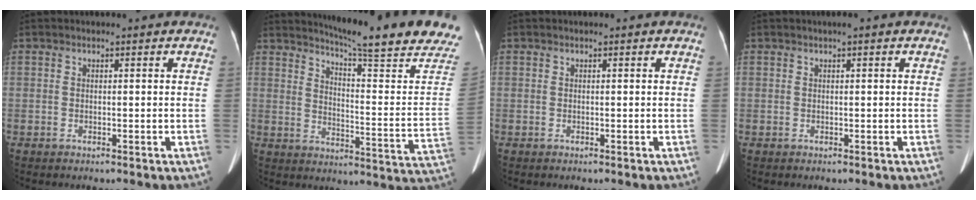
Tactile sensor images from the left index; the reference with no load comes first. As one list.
[{"total": 20.8, "force": [17.9, -0.1, 10.6], "torque": [-0.151, -0.078, 0.220]}, {"total": 0.0}, {"total": 1.3, "force": [0.8, 0.1, 1.0], "torque": [-0.015, 0.009, 0.009]}]